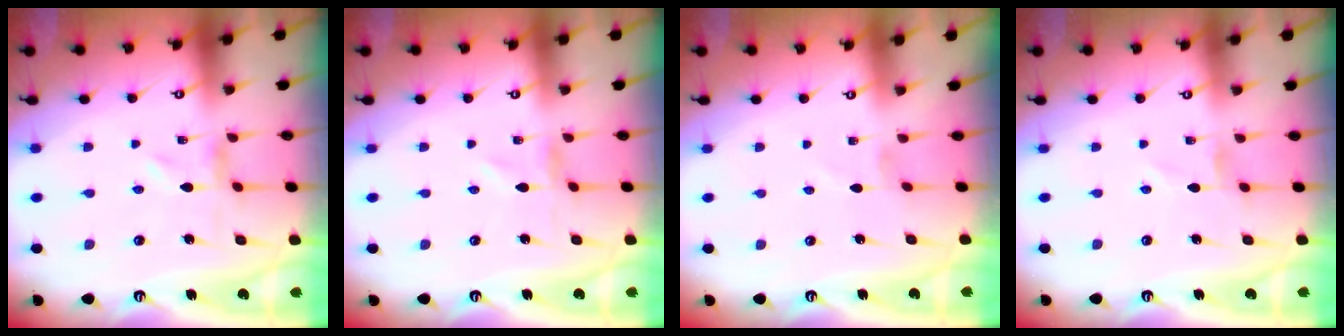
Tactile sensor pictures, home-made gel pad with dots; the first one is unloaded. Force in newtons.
{"total": 0.0}
{"total": 0.8, "press": 0.8, "slide": 0.1}
{"total": 1.1, "press": 1.1, "slide": 0.1}